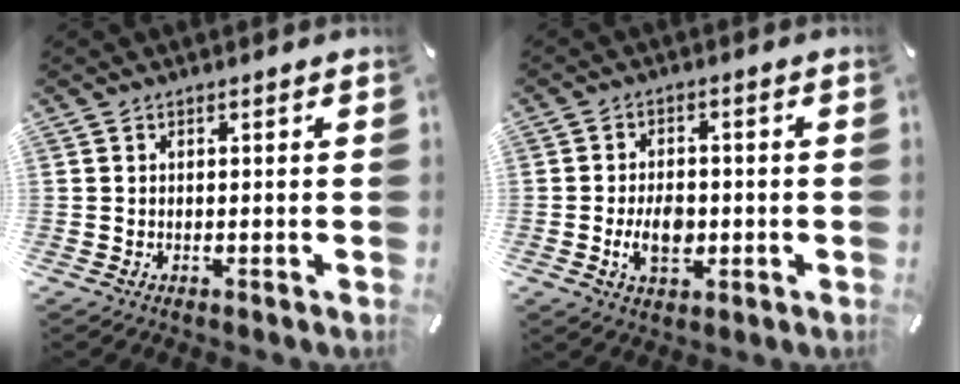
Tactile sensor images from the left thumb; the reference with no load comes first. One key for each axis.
{"total": 7.3, "fx": -1.4, "fy": 4.8, "fz": 5.3, "tx": -0.107, "ty": -0.003, "tz": -0.026}